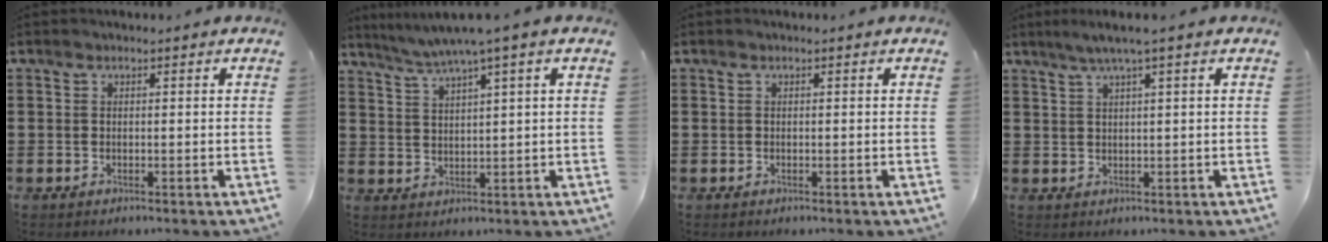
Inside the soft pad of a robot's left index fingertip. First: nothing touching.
{"total": 4.3, "force": [3.1, -0.6, 2.9], "torque": [-0.064, -0.011, 0.052]}
{"total": 0.0}
{"total": 2.8, "force": [1.6, -0.4, 2.3], "torque": [-0.046, -0.001, 0.026]}